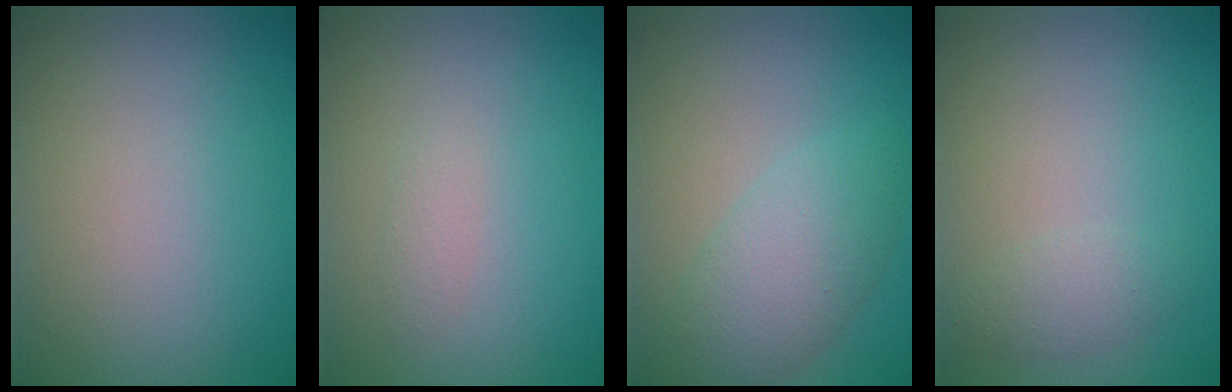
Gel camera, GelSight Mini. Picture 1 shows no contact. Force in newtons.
{"total": 1.0, "press": 1.0, "slide": 0.0}
{"total": 4.5, "press": 4.5, "slide": 0.1}
{"total": 1.4, "press": 1.4, "slide": 0.1}